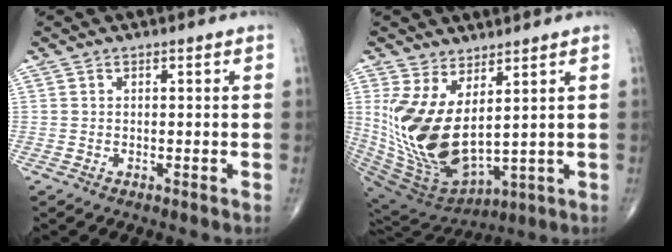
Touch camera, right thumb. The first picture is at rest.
{"total": 16.2, "force": [3.6, 7.8, 13.7], "torque": [-0.271, -0.040, 0.098]}